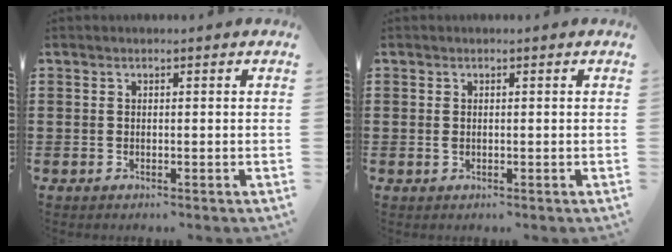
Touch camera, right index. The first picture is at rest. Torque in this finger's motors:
{"motor_torque": [0.64, 0.58, 0.03, 0.03]}